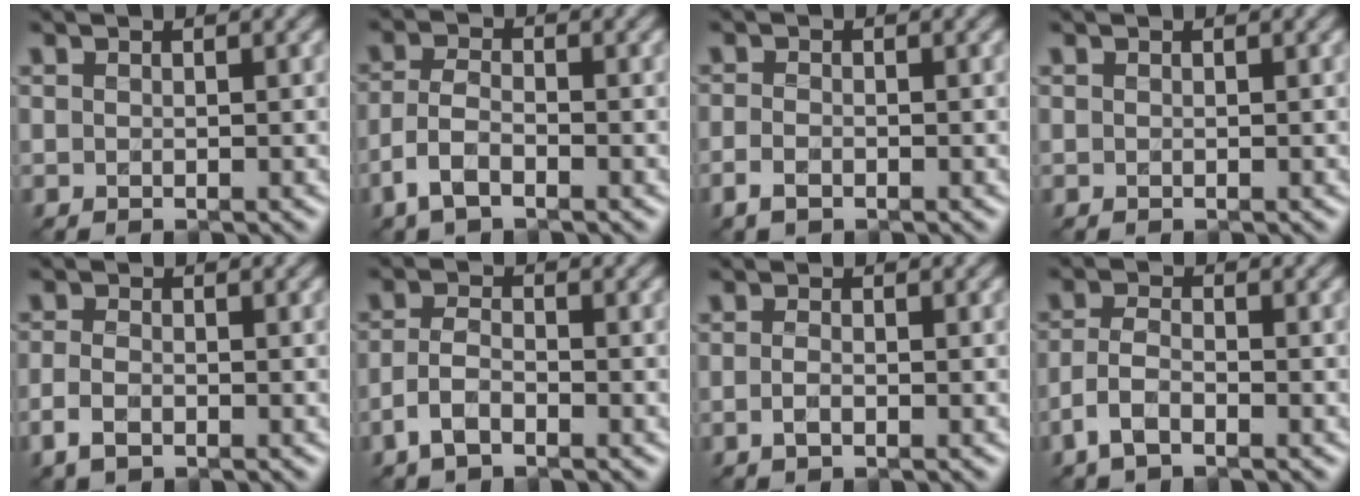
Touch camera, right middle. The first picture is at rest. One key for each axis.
{"total": 3.1, "fx": -1.7, "fy": 1.3, "fz": 2.2, "tx": -0.048, "ty": 0.003, "tz": -0.042}
{"total": 1.5, "fx": -0.8, "fy": 0.8, "fz": 1.0, "tx": -0.022, "ty": -0.003, "tz": -0.019}
{"total": 0.0}
{"total": 2.1, "fx": -1.0, "fy": 1.2, "fz": 1.5, "tx": -0.034, "ty": -0.004, "tz": -0.024}
{"total": 2.7, "fx": -1.5, "fy": 1.2, "fz": 1.9, "tx": -0.042, "ty": 0.004, "tz": -0.039}
{"total": 1.1, "fx": -0.4, "fy": 0.5, "fz": 1.0, "tx": -0.022, "ty": -0.002, "tz": -0.010}
{"total": 2.8, "fx": -1.6, "fy": 1.1, "fz": 1.9, "tx": -0.044, "ty": 0.003, "tz": -0.041}